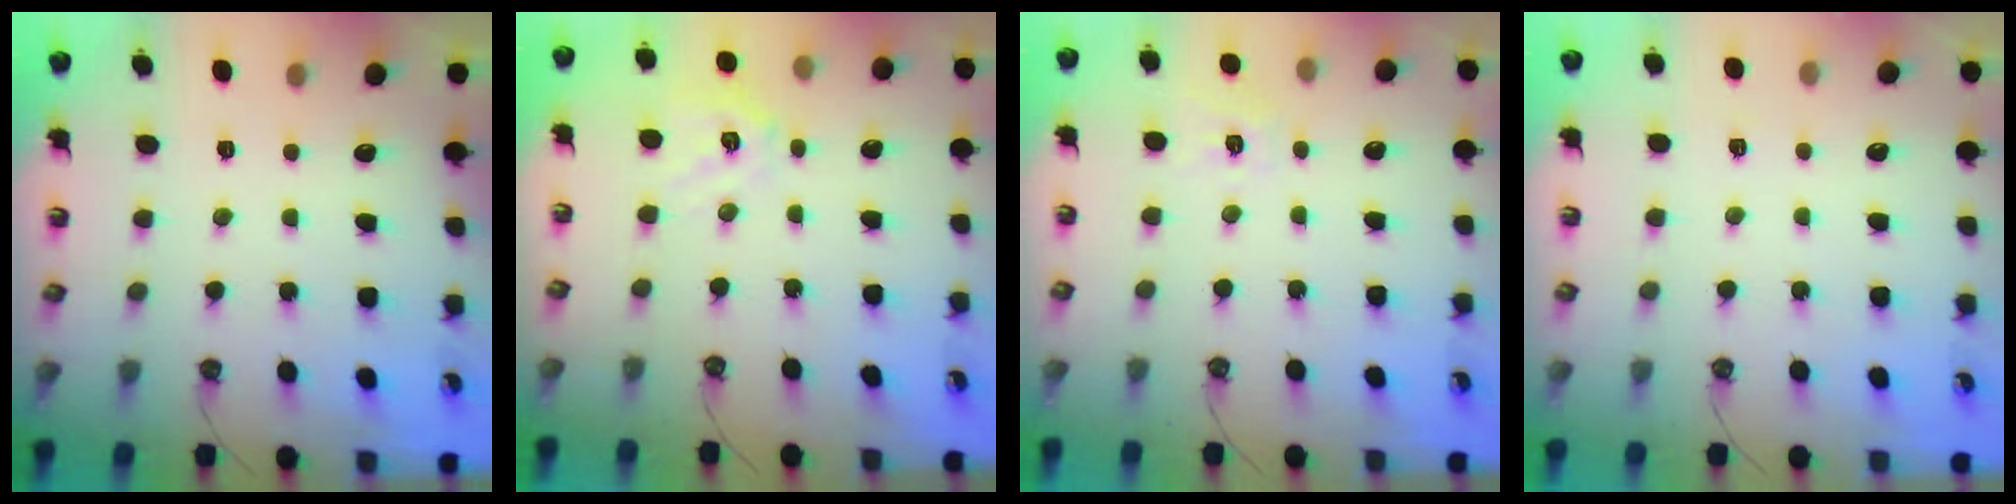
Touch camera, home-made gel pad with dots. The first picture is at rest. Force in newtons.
{"total": 12.3, "press": 12.1, "slide": 1.8}
{"total": 7.3, "press": 7.3, "slide": 0.8}
{"total": 2.5, "press": 2.5, "slide": 0.4}